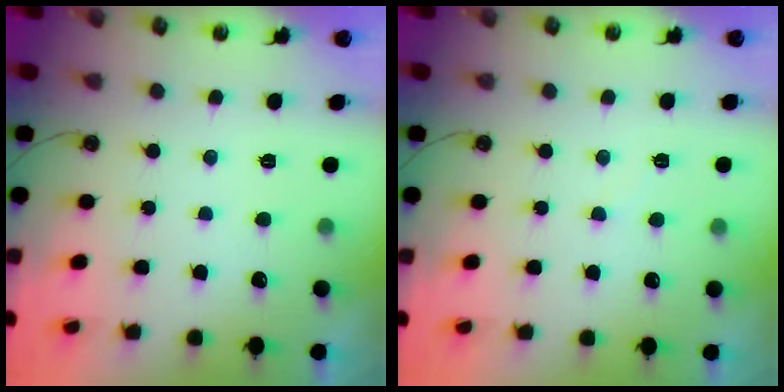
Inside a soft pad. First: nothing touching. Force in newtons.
{"total": 5.4, "press": 5.4, "slide": 0.4}